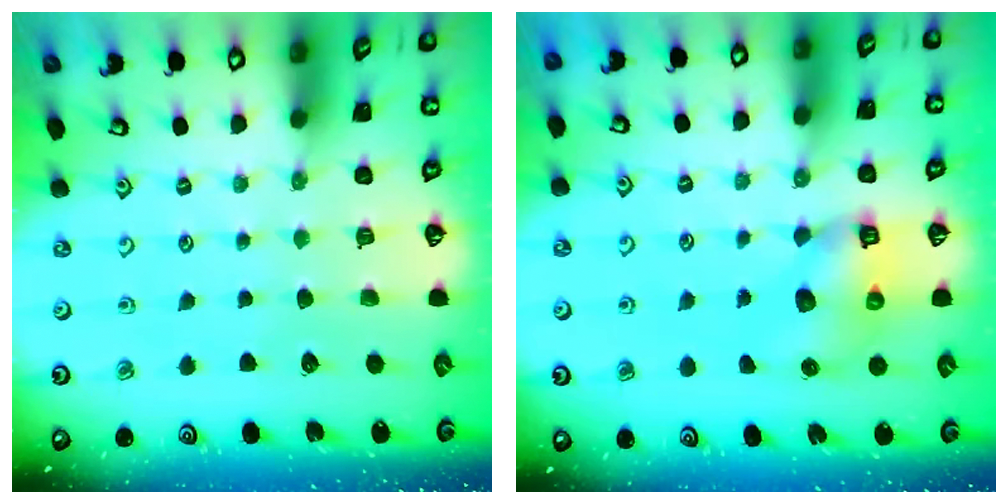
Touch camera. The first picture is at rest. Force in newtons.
{"total": 6.8, "press": 6.7, "slide": 1.0}